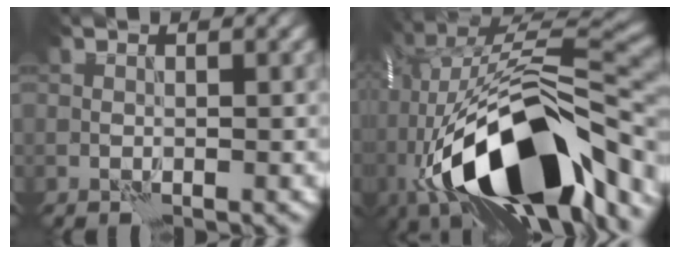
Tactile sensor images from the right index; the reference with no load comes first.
{"total": 17.1, "force": [-4.8, 7.0, 14.9], "torque": [-0.263, -0.004, -0.069]}